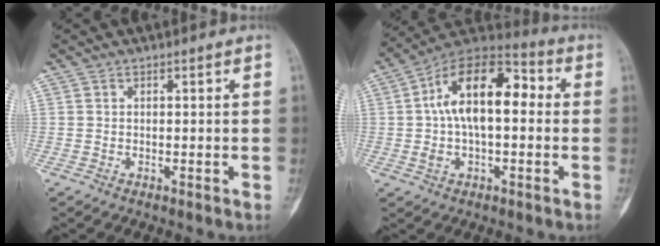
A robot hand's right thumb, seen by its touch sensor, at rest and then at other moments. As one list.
[{"total": 17.5, "force": [1.5, 9.3, 14.7], "torque": [-0.235, 0.044, 0.015]}]